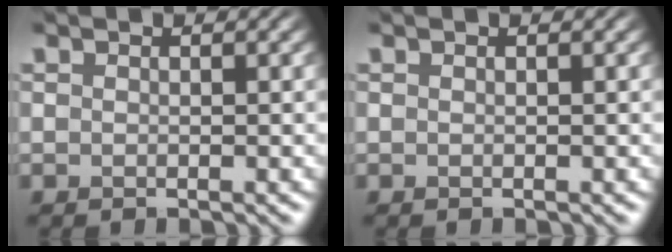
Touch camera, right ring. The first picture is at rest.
{"total": 0.0}